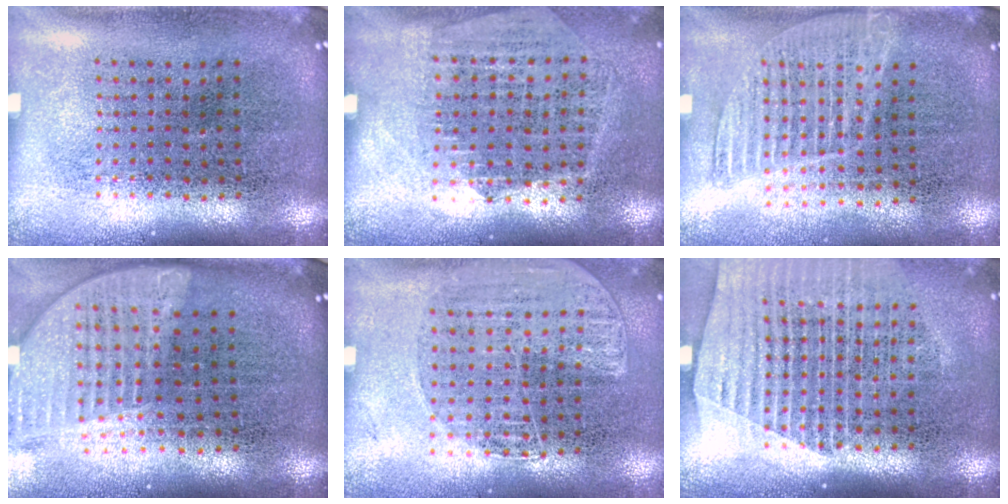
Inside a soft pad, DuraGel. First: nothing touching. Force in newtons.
{"total": 1.4, "press": 1.2, "slide": 0.6}
{"total": 1.3, "press": 1.1, "slide": 0.6}
{"total": 1.9, "press": 1.5, "slide": 1.2}
{"total": 1.3, "press": 1.3, "slide": 0.1}
{"total": 1.6, "press": 1.5, "slide": 0.6}